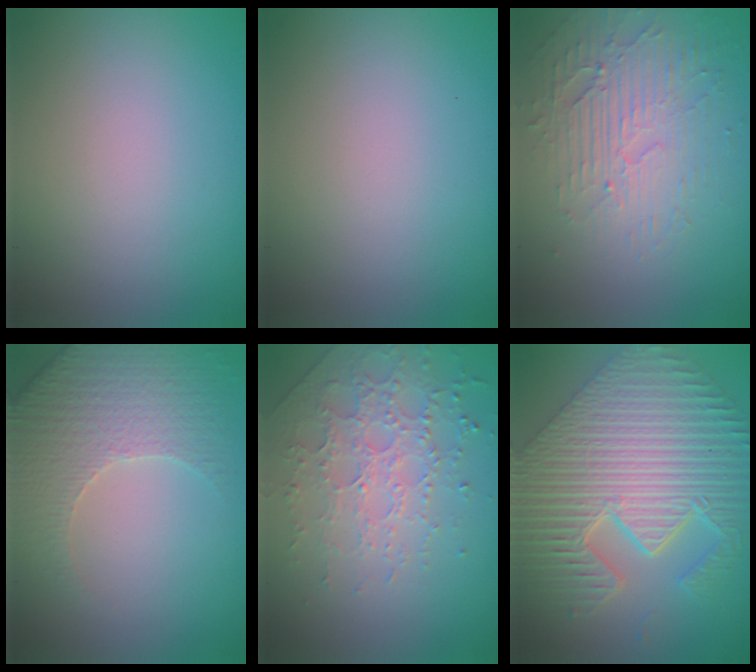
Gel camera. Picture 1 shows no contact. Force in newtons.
{"total": 0.0}
{"total": 3.7, "press": 3.2, "slide": 1.8}
{"total": 4.5, "press": 3.9, "slide": 2.4}
{"total": 3.0, "press": 2.8, "slide": 1.1}
{"total": 11.1, "press": 8.1, "slide": 7.6}